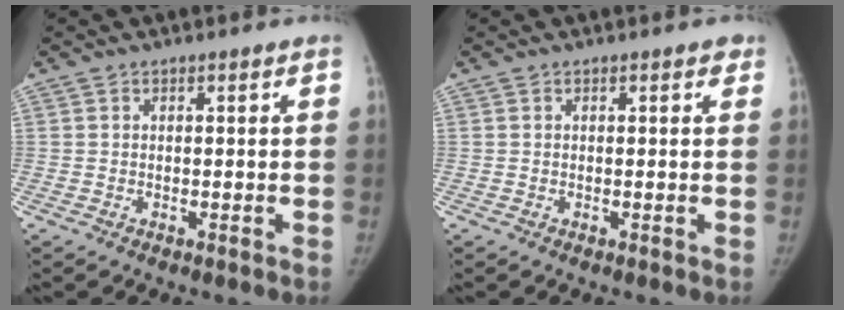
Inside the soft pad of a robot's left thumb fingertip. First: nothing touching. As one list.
[{"total": 0.9, "force": [0.5, 0.5, 0.5], "torque": [0.001, -0.001, 0.001]}]